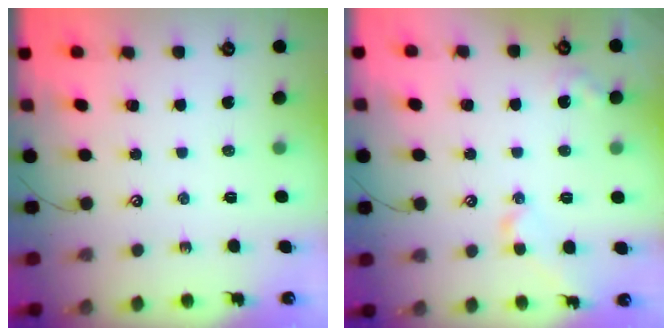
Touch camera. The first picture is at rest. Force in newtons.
{"total": 2.7, "press": 2.6, "slide": 0.7}